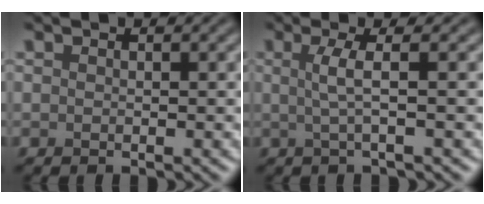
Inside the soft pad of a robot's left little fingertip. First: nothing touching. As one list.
[{"total": 2.7, "force": [0.2, 0.6, 2.6], "torque": [-0.049, 0.002, -0.001]}]